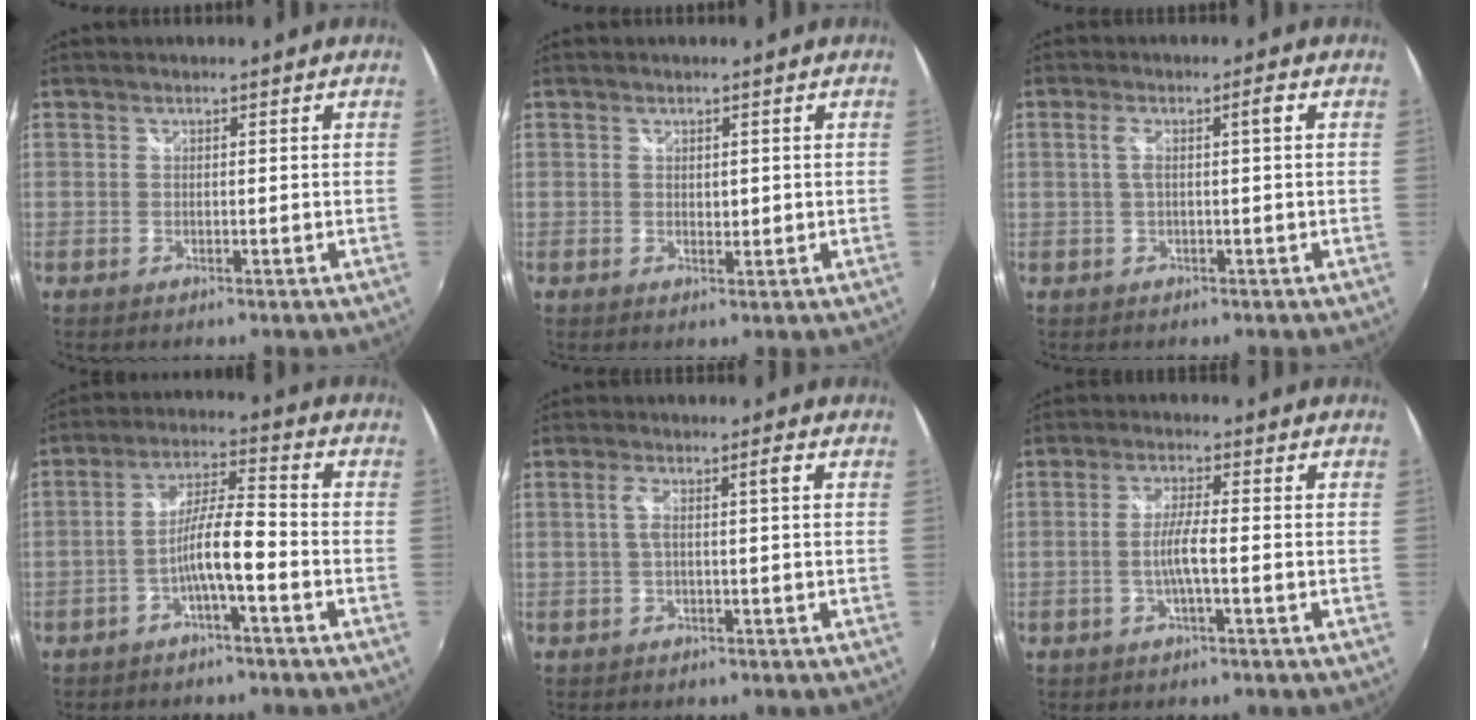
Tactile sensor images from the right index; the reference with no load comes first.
{"total": 1.0, "force": [0.2, 0.7, 0.6], "torque": [-0.008, 0.000, 0.003]}
{"total": 3.0, "force": [0.0, -0.1, 3.0], "torque": [-0.054, 0.006, 0.004]}
{"total": 6.9, "force": [-3.3, 0.7, 6.0], "torque": [-0.123, 0.014, -0.058]}
{"total": 2.9, "force": [-0.3, -0.1, 2.9], "torque": [-0.054, 0.005, -0.001]}
{"total": 4.0, "force": [-1.4, -0.1, 3.8], "torque": [-0.076, 0.003, -0.026]}